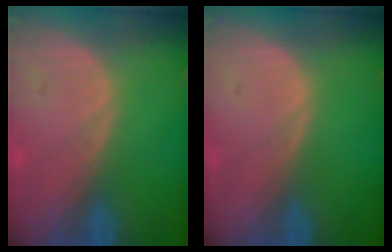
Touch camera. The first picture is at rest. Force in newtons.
{"total": 0.0}